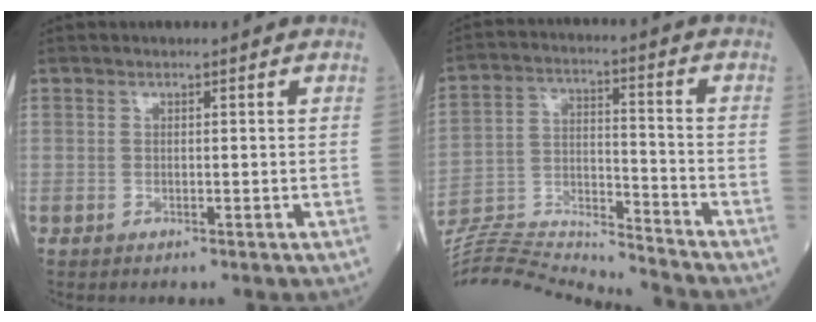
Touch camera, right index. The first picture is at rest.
{"total": 18.0, "force": [-17.7, -1.0, 3.4], "torque": [-0.060, 0.018, -0.292]}